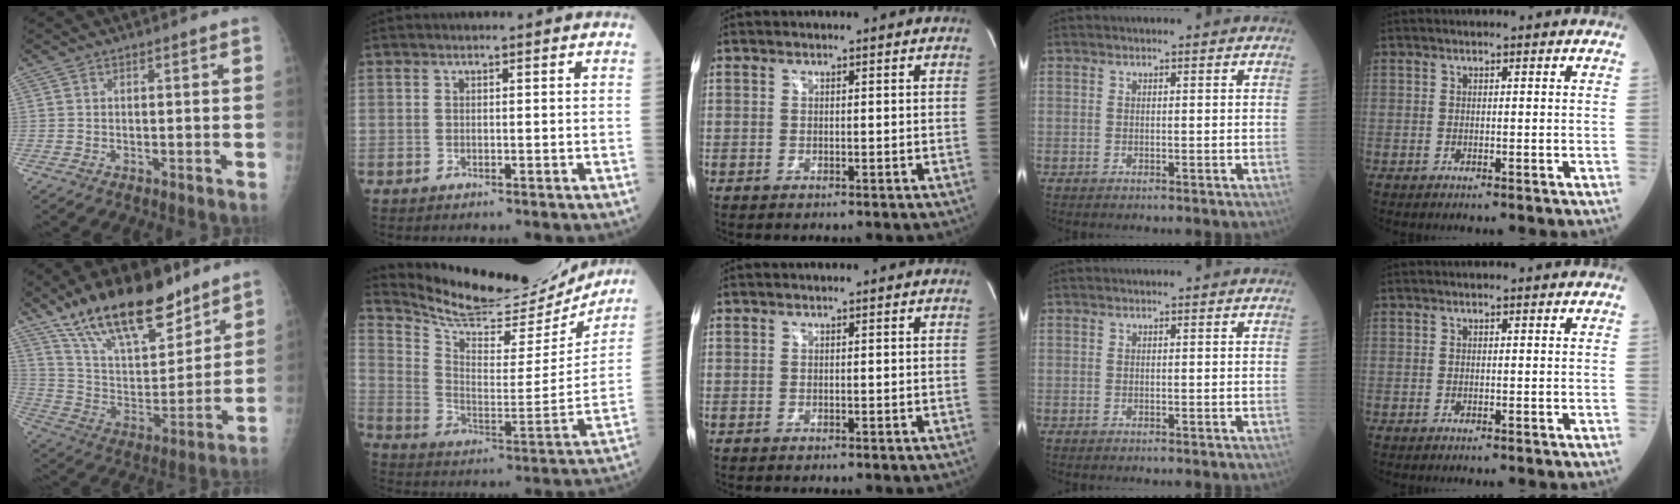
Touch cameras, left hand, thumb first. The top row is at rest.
{"thumb": {"total": 23.4, "force": [16.4, 9.3, 13.9], "torque": [-0.196, -0.060, 0.286]}, "index": {"total": 20.3, "force": [19.3, 4.5, 4.3], "torque": [-0.085, -0.050, 0.283]}}